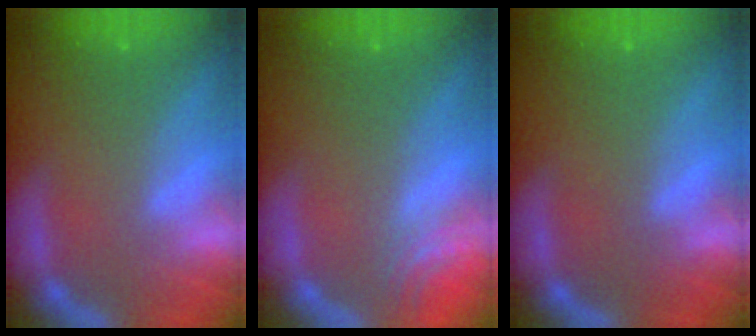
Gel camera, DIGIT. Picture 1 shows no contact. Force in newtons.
{"total": 2.5}
{"total": 0.0}